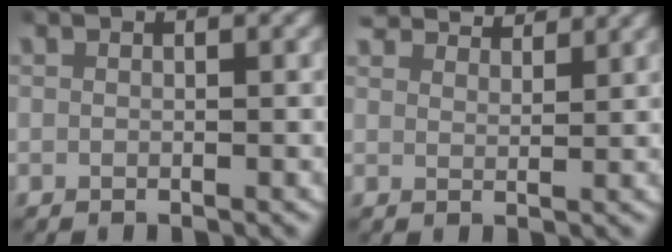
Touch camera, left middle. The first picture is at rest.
{"total": 3.7, "force": [3.6, 0.5, 0.9], "torque": [-0.014, 0.003, 0.061]}